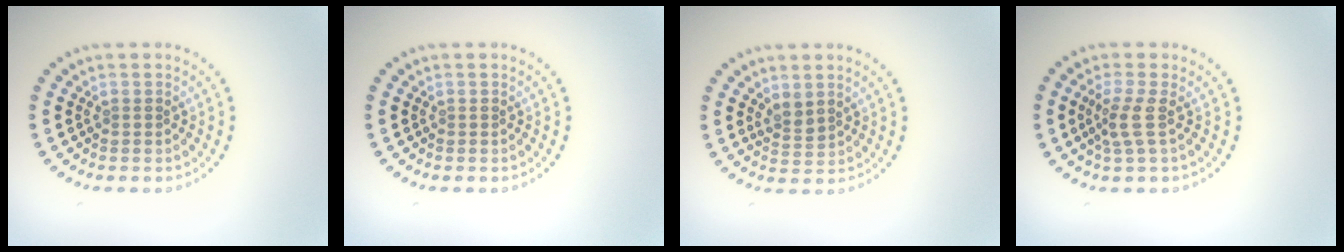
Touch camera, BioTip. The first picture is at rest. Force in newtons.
{"total": 0.0}
{"total": 1.5, "press": 1.3, "slide": 0.7}
{"total": 2.2, "press": 1.6, "slide": 1.5}